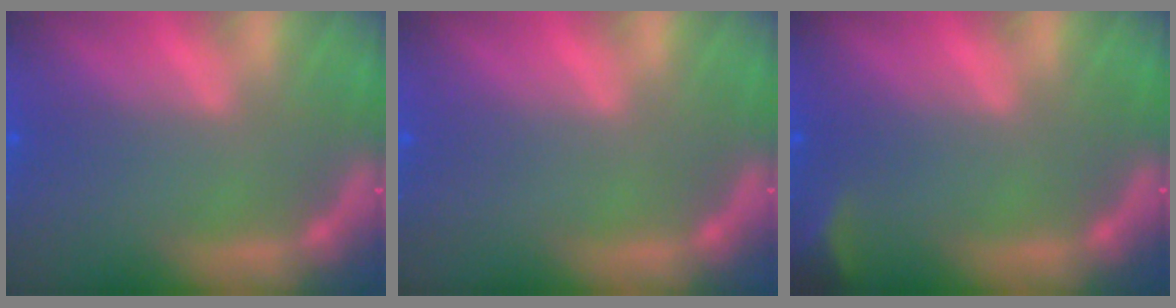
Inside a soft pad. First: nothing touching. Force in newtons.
{"total": 0.0}
{"total": 2.4}